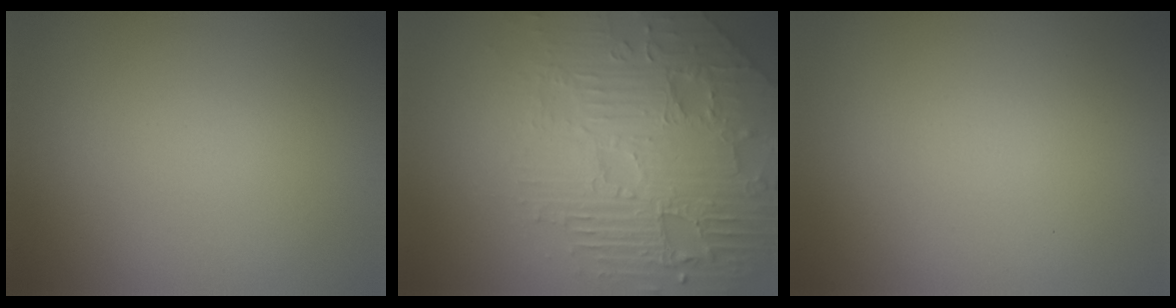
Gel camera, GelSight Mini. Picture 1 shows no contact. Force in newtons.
{"total": 8.5, "press": 6.0, "slide": 6.0}
{"total": 0.0}